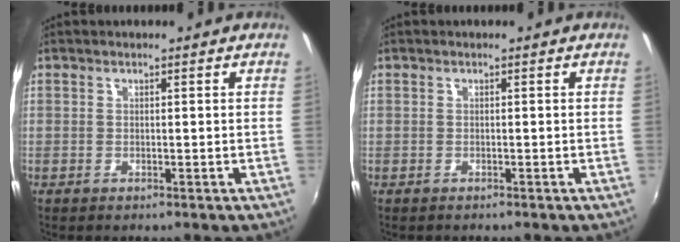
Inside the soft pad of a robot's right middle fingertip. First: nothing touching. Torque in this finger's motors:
{"motor_torque": [-0.85, 0.22, -0.33, -0.11]}